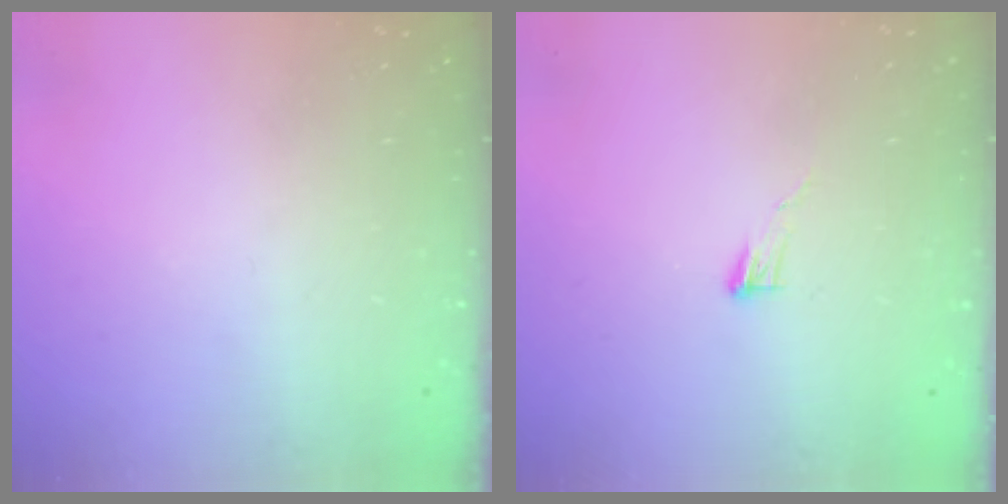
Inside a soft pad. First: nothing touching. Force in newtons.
{"total": 3.8, "press": 3.8, "slide": 0.3}